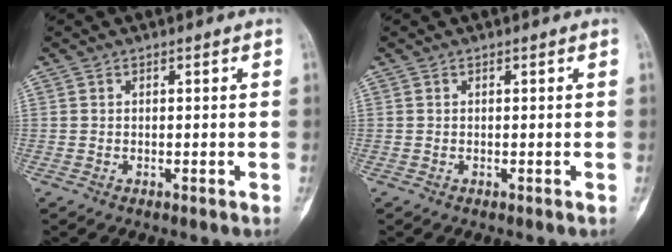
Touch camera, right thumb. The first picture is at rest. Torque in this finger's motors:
{"motor_torque": [0.00, 0.00, 0.02, -0.02, 0.00]}